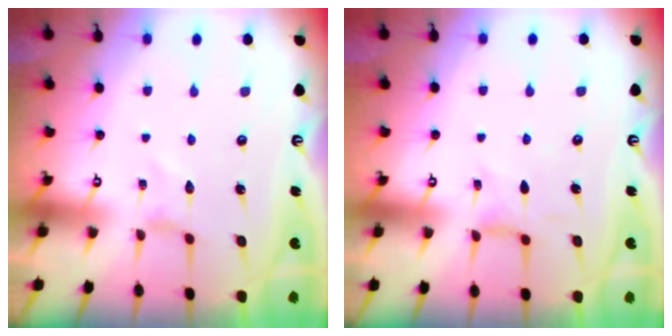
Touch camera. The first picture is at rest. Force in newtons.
{"total": 1.2, "press": 1.1, "slide": 0.4}